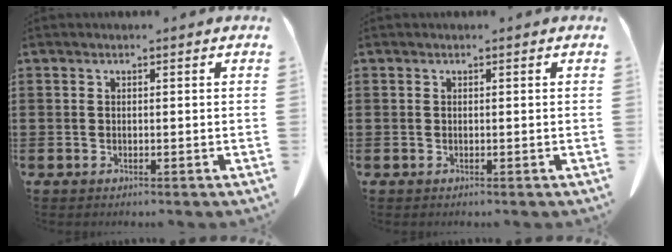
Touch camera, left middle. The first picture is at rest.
{"total": 0.0}